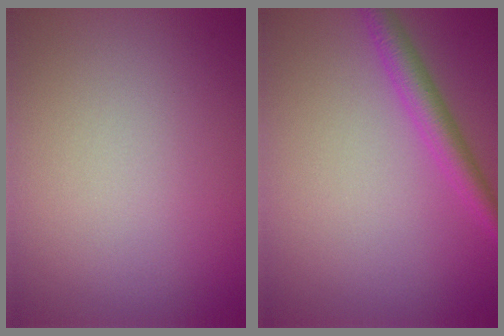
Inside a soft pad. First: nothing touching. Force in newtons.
{"total": 2.8, "press": 2.7, "slide": 0.2}